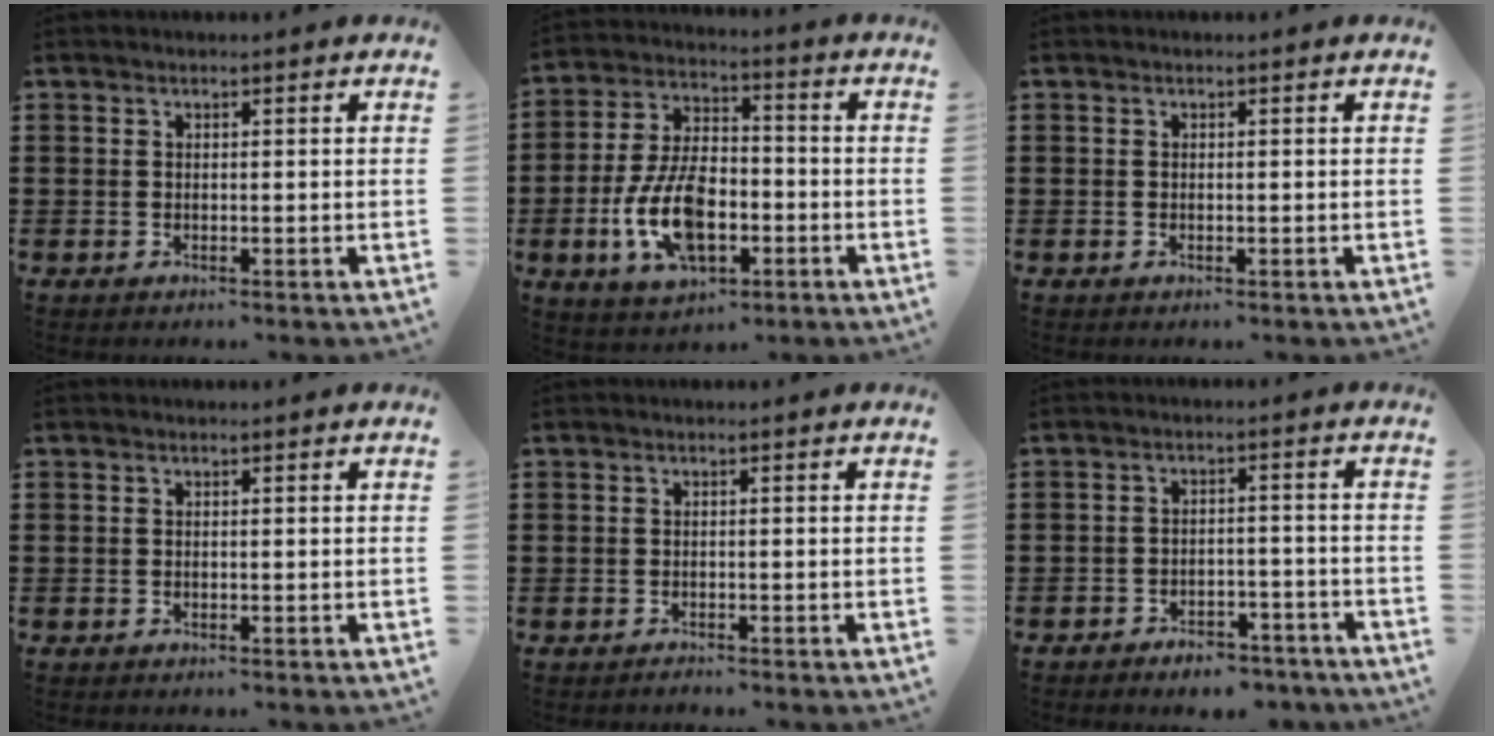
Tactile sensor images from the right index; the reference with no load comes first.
{"total": 11.6, "force": [-3.4, 6.0, 9.3], "torque": [-0.207, -0.001, -0.062]}
{"total": 0.0}
{"total": 0.0}
{"total": 0.5, "force": [-0.5, 0.1, -0.1], "torque": [0.000, 0.001, -0.011]}
{"total": 3.6, "force": [-3.5, 0.7, 0.7], "torque": [-0.013, 0.008, -0.069]}